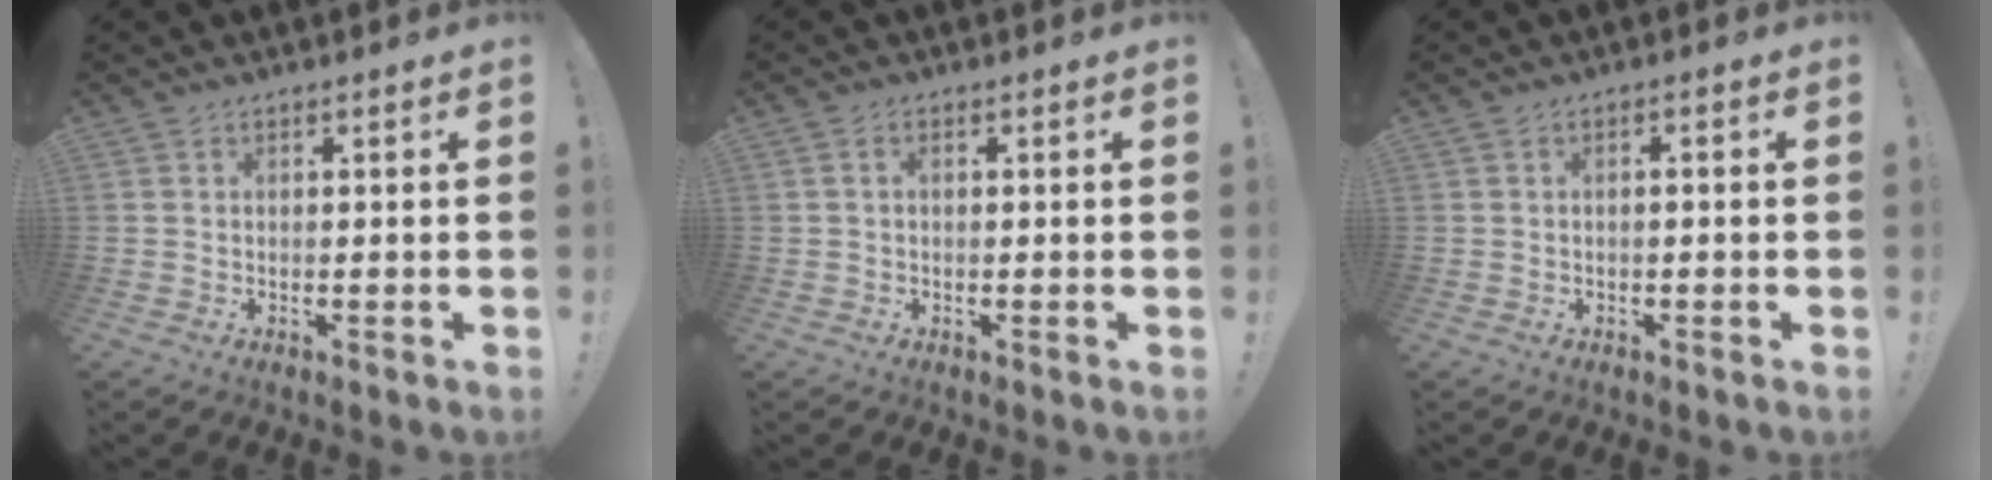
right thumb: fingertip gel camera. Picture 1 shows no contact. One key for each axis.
{"total": 1.1, "fx": 0.0, "fy": 0.7, "fz": 0.9, "tx": -0.025, "ty": 0.006, "tz": 0.002}
{"total": 1.3, "fx": -0.9, "fy": -0.1, "fz": 0.9, "tx": -0.017, "ty": 0.000, "tz": -0.017}